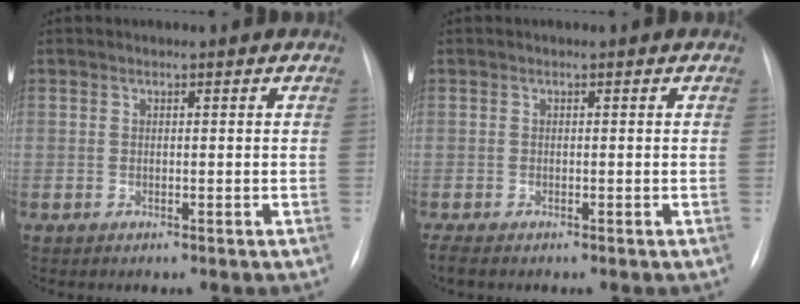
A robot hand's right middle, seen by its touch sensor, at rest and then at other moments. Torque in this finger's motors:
{"motor_torque": [0.37, -0.34, -0.02, 0.01]}